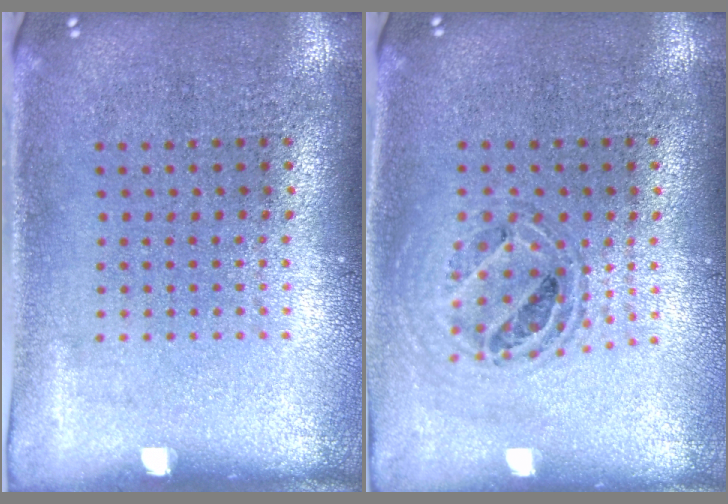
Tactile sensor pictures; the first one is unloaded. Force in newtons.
{"total": 0.7, "press": 0.6, "slide": 0.2}